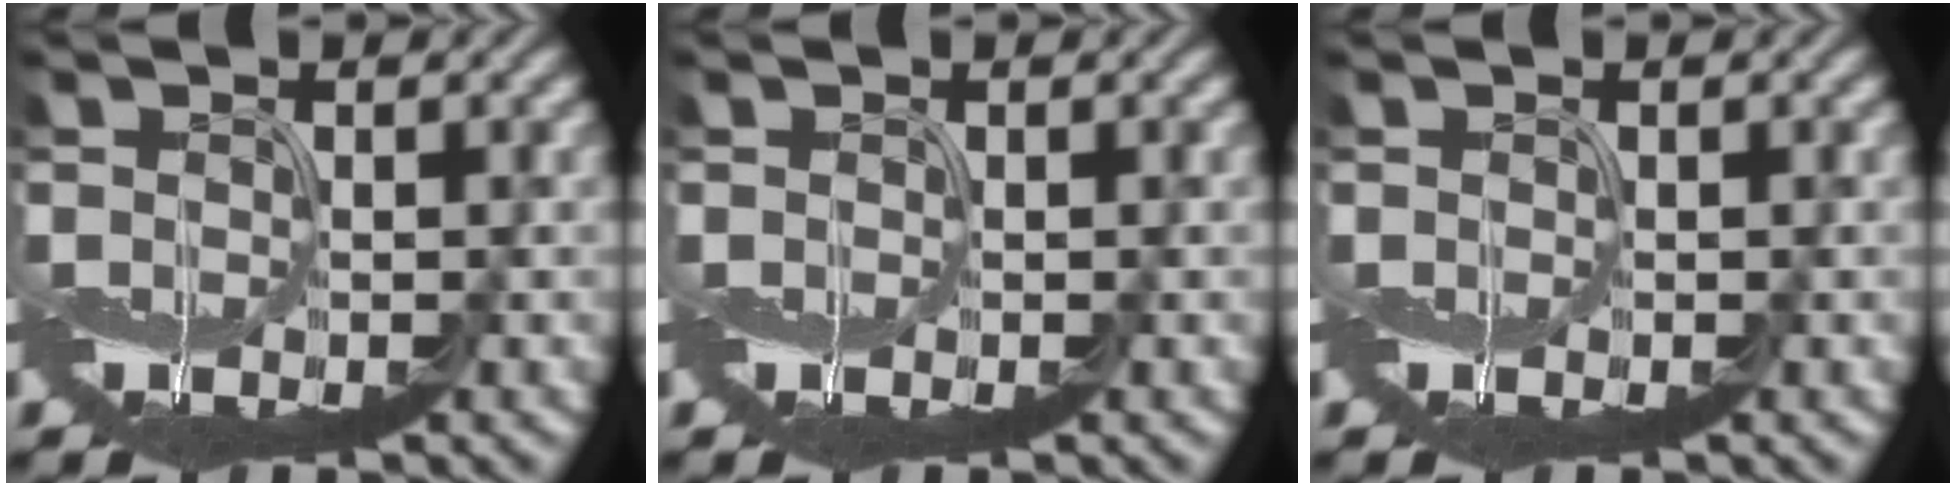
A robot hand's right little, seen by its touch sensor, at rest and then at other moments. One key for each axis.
{"total": 0.0}
{"total": 0.0}